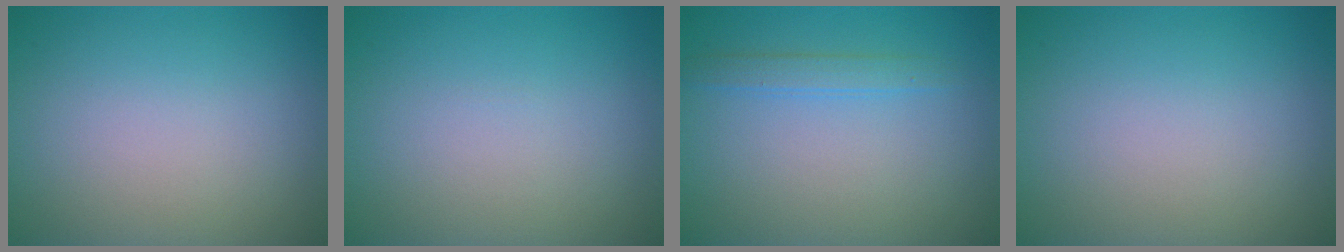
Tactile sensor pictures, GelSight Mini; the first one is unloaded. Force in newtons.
{"total": 0.0}
{"total": 1.5, "press": 1.5, "slide": 0.1}
{"total": 0.0}